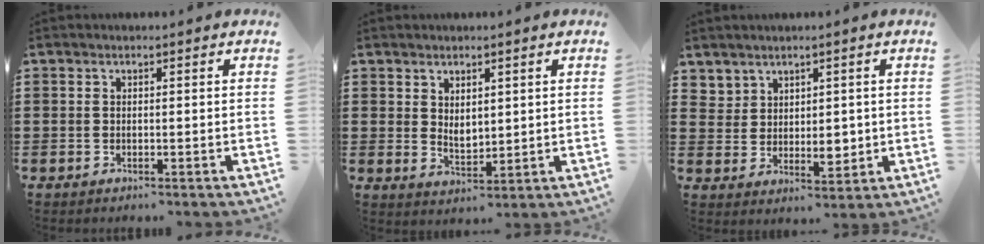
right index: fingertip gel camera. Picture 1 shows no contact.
{"total": 2.7, "force": [1.5, 1.5, 1.6], "torque": [-0.034, 0.005, 0.029]}
{"total": 4.5, "force": [3.1, 3.0, 1.3], "torque": [-0.031, -0.003, 0.057]}